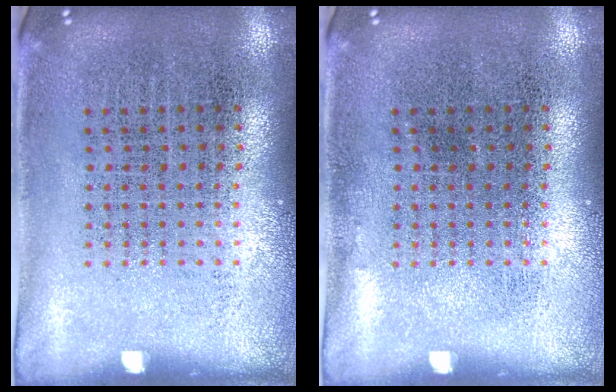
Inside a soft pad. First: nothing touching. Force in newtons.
{"total": 0.0}